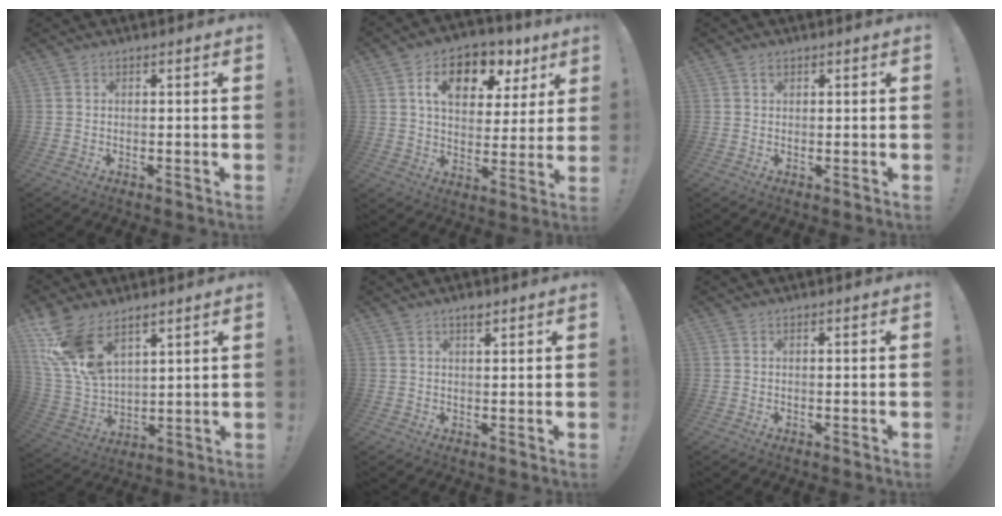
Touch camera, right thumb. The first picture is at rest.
{"total": 13.2, "force": [6.5, 8.1, 8.1], "torque": [-0.127, -0.028, 0.115]}
{"total": 1.0, "force": [0.6, 0.7, 0.4], "torque": [0.005, -0.004, 0.008]}
{"total": 14.7, "force": [9.5, 7.5, 8.4], "torque": [-0.177, -0.056, 0.181]}
{"total": 2.1, "force": [1.6, 0.5, 1.2], "torque": [-0.015, -0.007, 0.026]}
{"total": 0.6, "force": [0.0, -0.3, 0.5], "torque": [-0.004, -0.004, -0.002]}